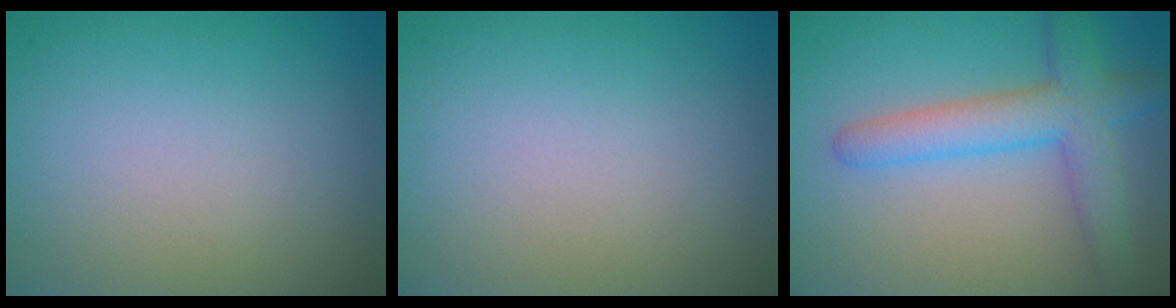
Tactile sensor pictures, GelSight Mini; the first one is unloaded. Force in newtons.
{"total": 0.0}
{"total": 5.1, "press": 5.1, "slide": 0.2}